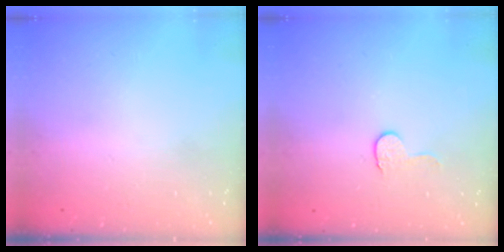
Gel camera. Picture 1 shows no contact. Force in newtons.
{"total": 4.6, "press": 4.6, "slide": 0.4}